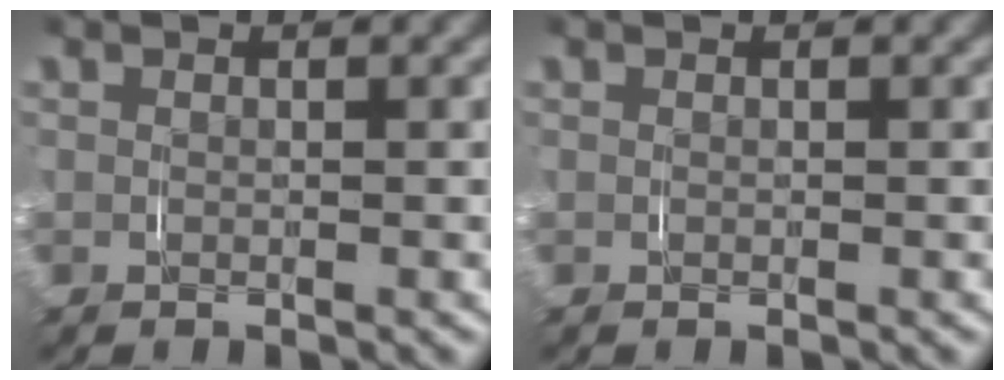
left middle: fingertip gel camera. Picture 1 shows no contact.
{"total": 0.0}